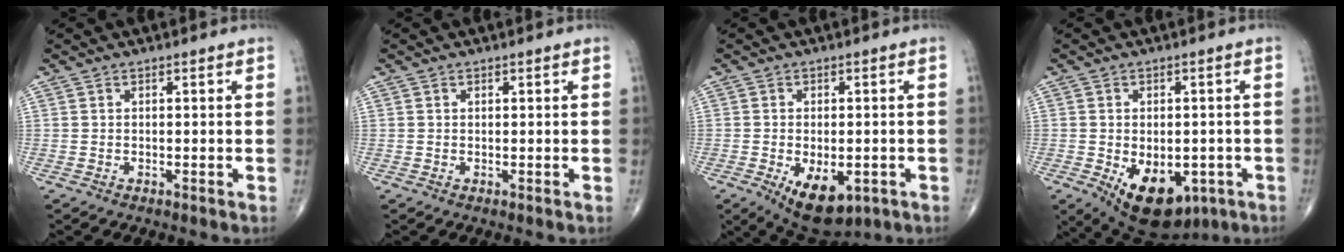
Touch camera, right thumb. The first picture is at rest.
{"total": 0.0}
{"total": 10.0, "force": [-3.7, 5.3, 7.6], "torque": [-0.106, -0.004, -0.044]}
{"total": 13.7, "force": [-5.1, 8.2, 9.6], "torque": [-0.127, -0.002, -0.057]}